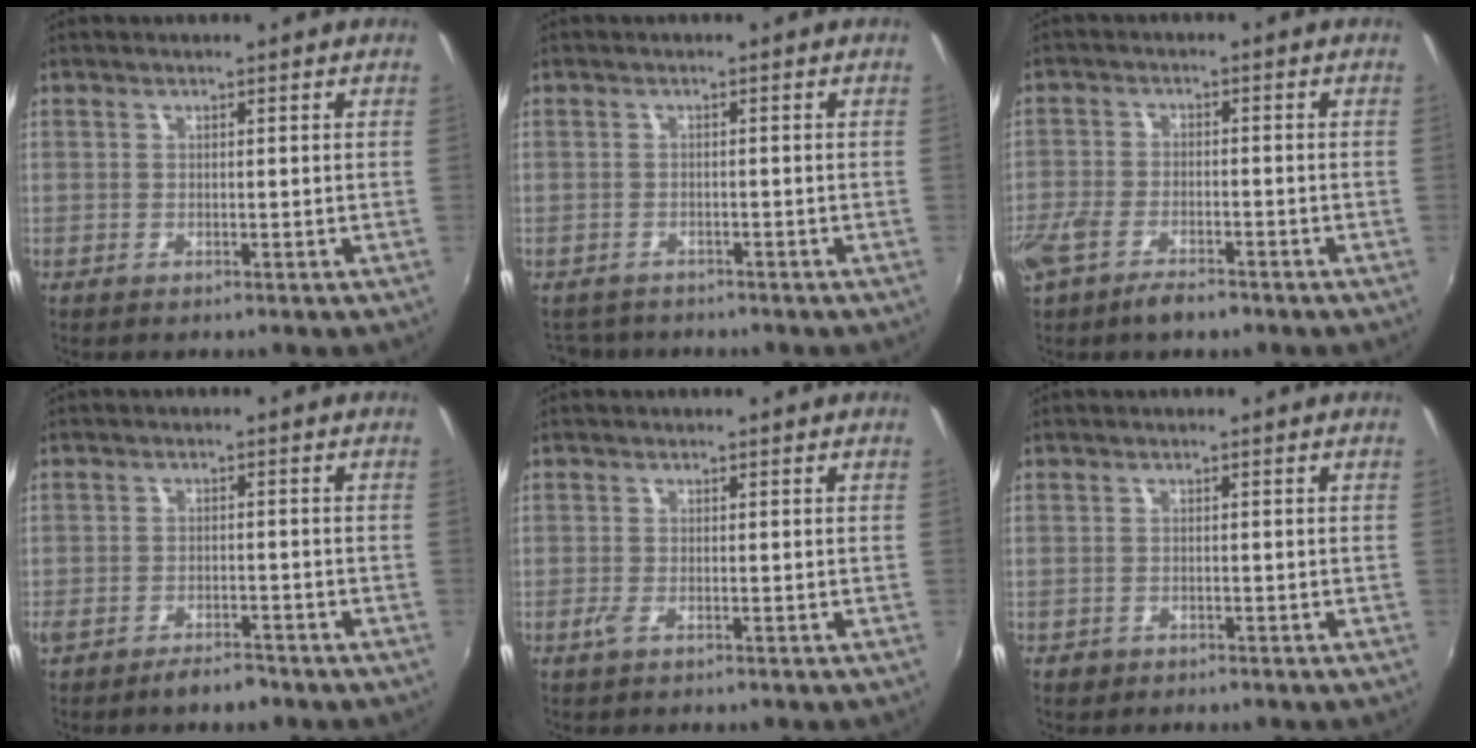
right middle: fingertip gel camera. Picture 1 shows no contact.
{"total": 4.1, "force": [-3.7, 1.7, 0.6], "torque": [-0.022, -0.008, -0.058]}
{"total": 9.0, "force": [-6.2, 3.8, 5.2], "torque": [-0.134, -0.024, -0.118]}
{"total": 4.8, "force": [-3.9, 1.8, 2.1], "torque": [-0.054, -0.008, -0.064]}
{"total": 1.4, "force": [-0.5, 0.3, 1.2], "torque": [-0.025, -0.005, -0.011]}
{"total": 1.4, "force": [-0.8, 1.1, 0.4], "torque": [-0.011, -0.004, -0.011]}